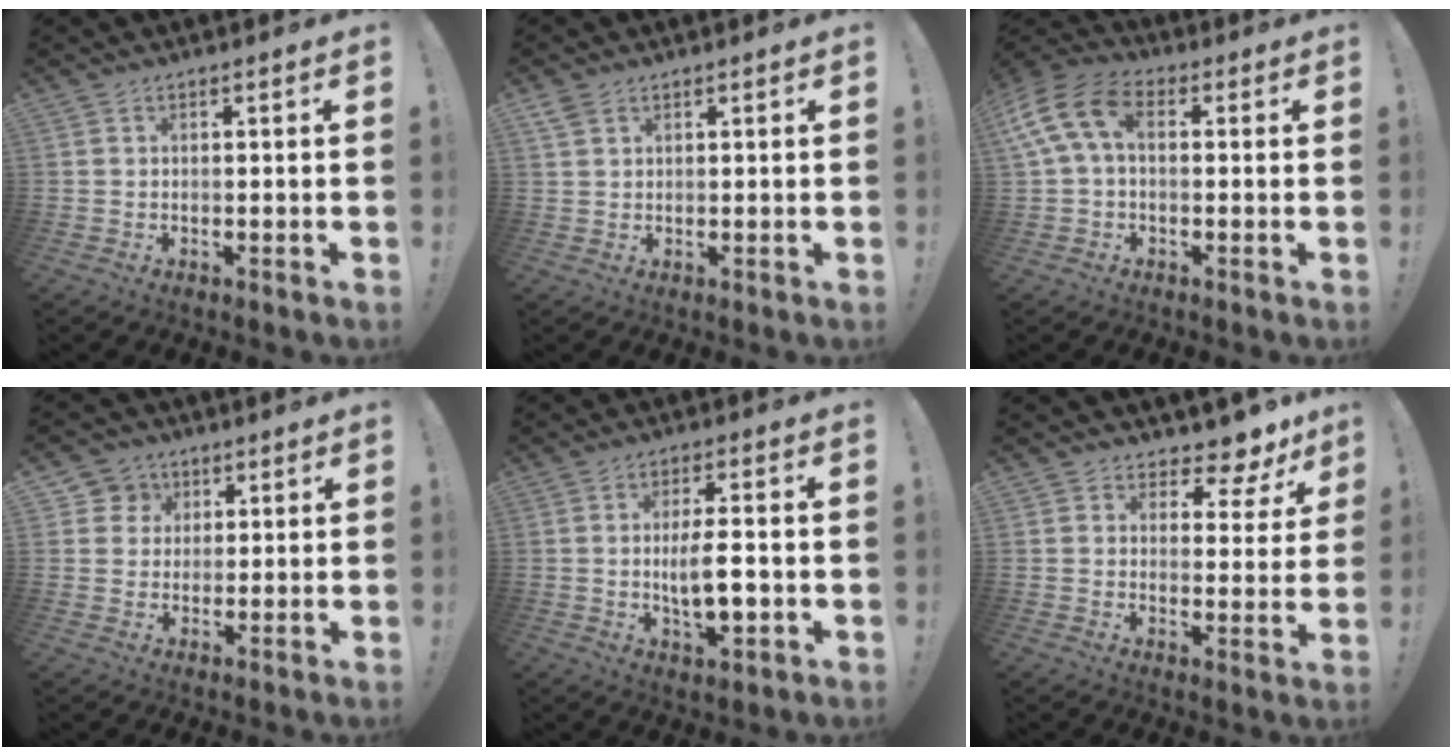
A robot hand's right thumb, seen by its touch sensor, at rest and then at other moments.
{"total": 2.7, "force": [1.7, 1.6, 1.4], "torque": [-0.025, -0.004, 0.033]}
{"total": 12.4, "force": [2.6, 7.6, 9.4], "torque": [-0.188, 0.003, 0.052]}
{"total": 6.5, "force": [2.4, 6.0, 0.7], "torque": [-0.012, -0.019, 0.049]}
{"total": 9.2, "force": [-0.8, 3.1, 8.6], "torque": [-0.141, -0.007, -0.020]}
{"total": 6.9, "force": [5.5, 3.4, 2.4], "torque": [-0.018, -0.057, 0.097]}